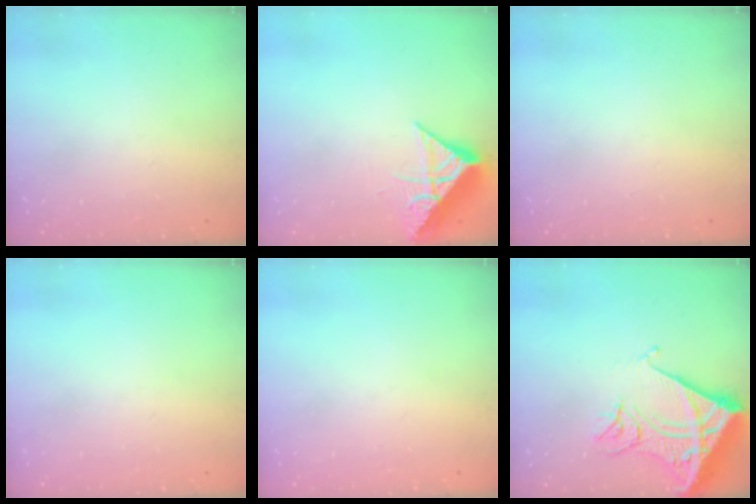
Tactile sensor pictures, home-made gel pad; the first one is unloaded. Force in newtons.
{"total": 8.1, "press": 8.1, "slide": 0.3}
{"total": 0.0}
{"total": 0.0}
{"total": 0.0}
{"total": 16.2, "press": 16.1, "slide": 2.1}